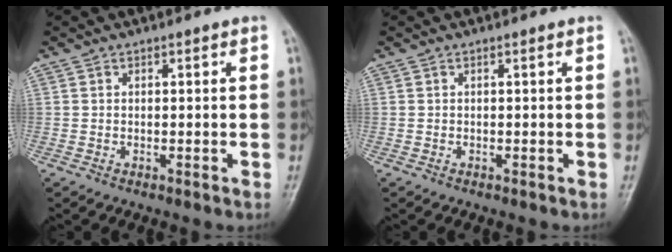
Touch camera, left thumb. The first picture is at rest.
{"total": 0.0}